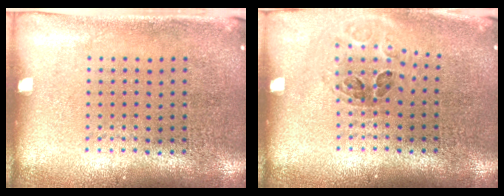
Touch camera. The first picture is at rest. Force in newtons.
{"total": 1.0, "press": 1.0, "slide": 0.1}